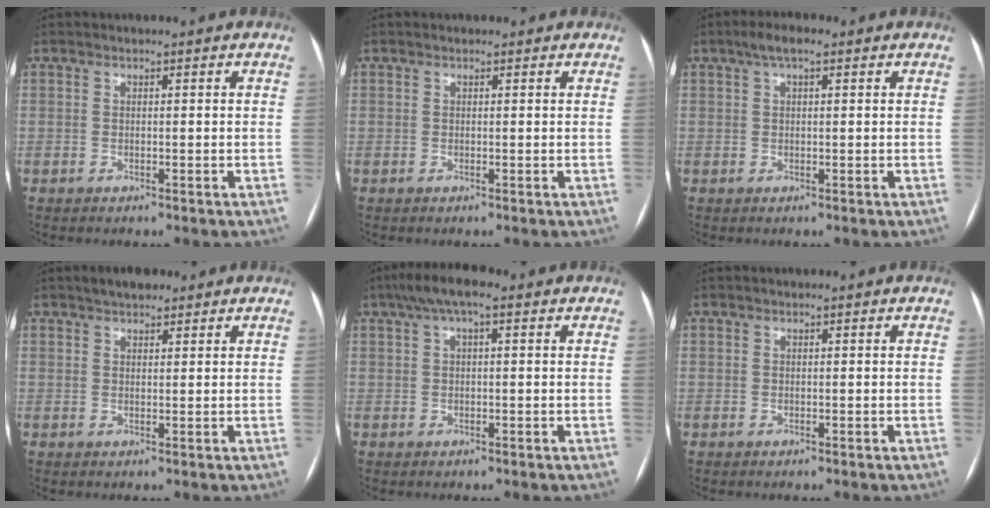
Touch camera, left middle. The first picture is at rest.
{"total": 1.1, "force": [0.9, 0.6, 0.3], "torque": [-0.006, 0.013, 0.010]}
{"total": 3.5, "force": [2.0, 0.9, 2.7], "torque": [-0.053, 0.022, 0.034]}
{"total": 3.4, "force": [2.6, 1.4, 1.6], "torque": [-0.028, 0.015, 0.040]}
{"total": 5.7, "force": [3.0, 1.5, 4.6], "torque": [-0.090, 0.038, 0.048]}
{"total": 0.0}